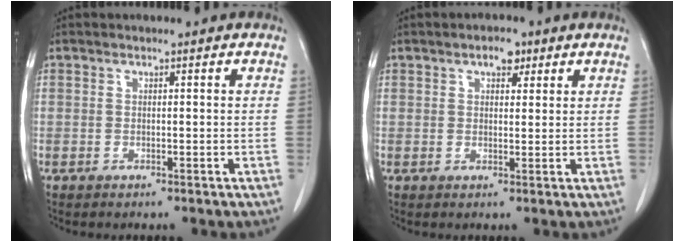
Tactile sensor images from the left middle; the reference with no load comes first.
{"total": 3.0, "force": [1.9, 1.7, 1.7], "torque": [-0.023, 0.005, 0.028]}